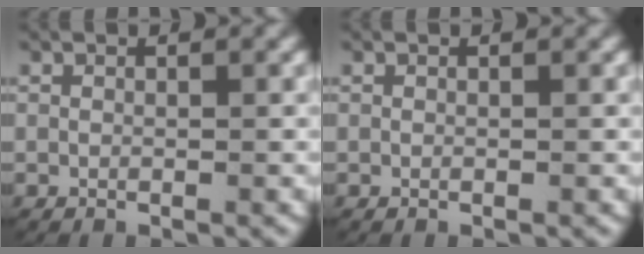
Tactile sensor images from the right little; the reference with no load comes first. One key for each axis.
{"total": 0.0}